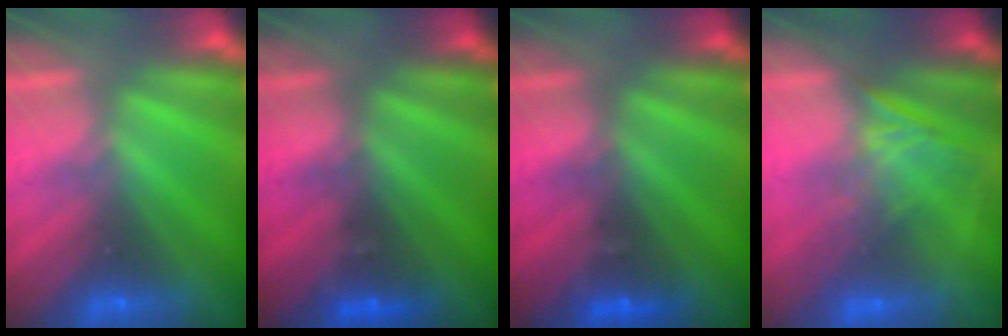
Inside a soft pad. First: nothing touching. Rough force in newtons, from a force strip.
{"total": 3.3}
{"total": 3.3}
{"total": 1.1}